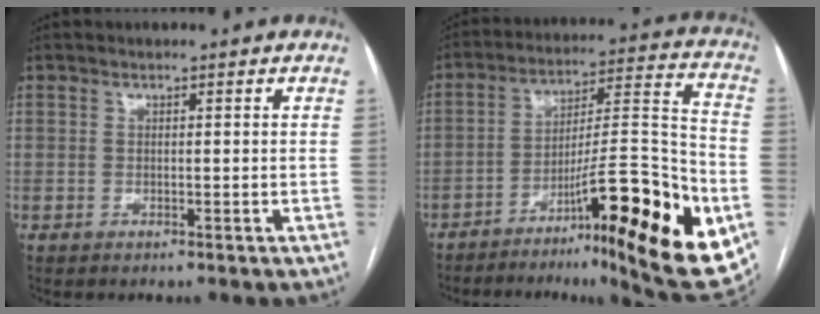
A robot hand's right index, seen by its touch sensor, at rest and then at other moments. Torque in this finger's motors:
{"motor_torque": [2.14, 0.00, 0.49, 0.10]}